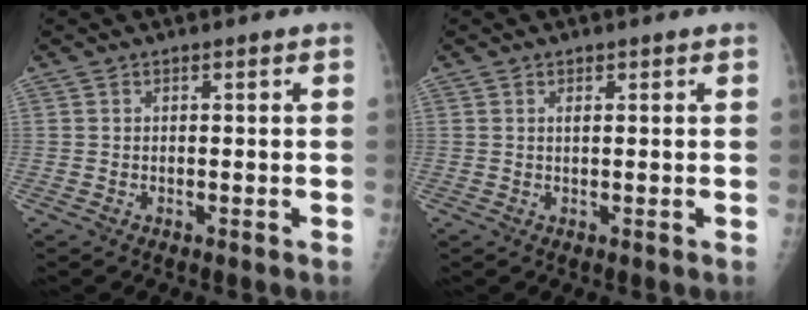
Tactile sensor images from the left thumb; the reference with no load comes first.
{"total": 1.0, "force": [0.6, 0.5, 0.7], "torque": [-0.006, -0.002, 0.009]}